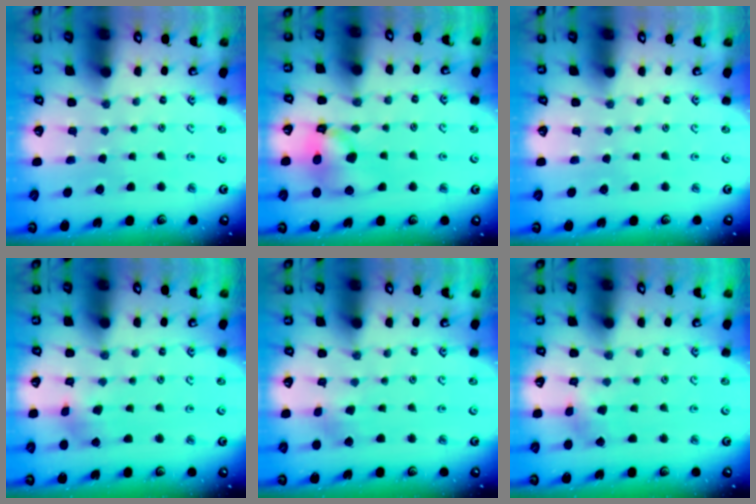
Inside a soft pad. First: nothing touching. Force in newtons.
{"total": 11.2, "press": 11.1, "slide": 1.6}
{"total": 0.0}
{"total": 2.7, "press": 2.7, "slide": 0.4}
{"total": 3.4, "press": 3.3, "slide": 0.3}
{"total": 2.4, "press": 2.4, "slide": 0.2}